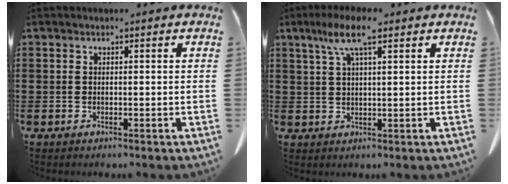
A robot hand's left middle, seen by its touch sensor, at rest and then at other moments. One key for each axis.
{"total": 6.8, "fx": 3.8, "fy": 1.3, "fz": 5.5, "tx": -0.115, "ty": 0.008, "tz": 0.065}